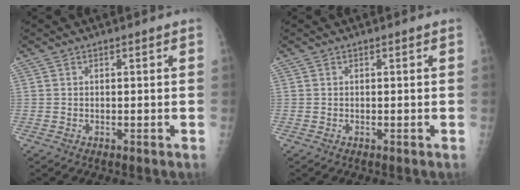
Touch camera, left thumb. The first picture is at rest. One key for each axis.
{"total": 0.0}